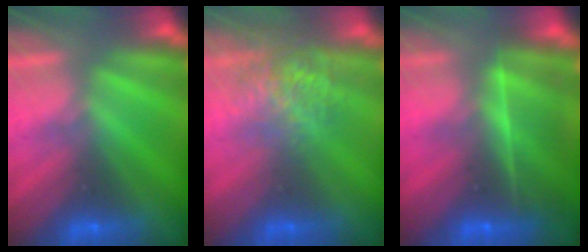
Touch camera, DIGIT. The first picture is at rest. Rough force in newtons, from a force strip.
{"total": 3.8}
{"total": 7.8}